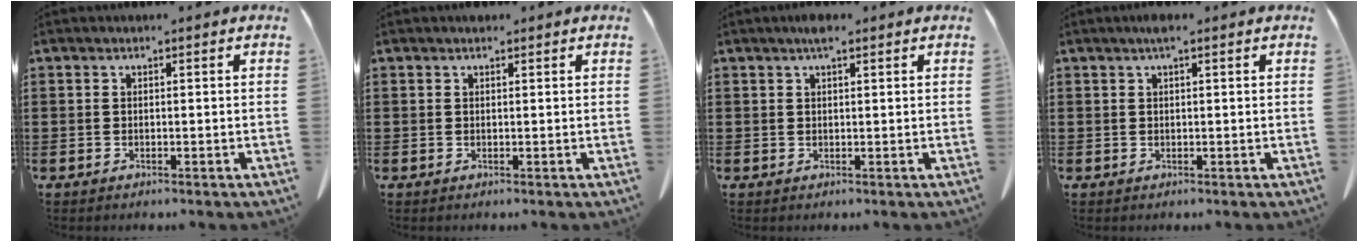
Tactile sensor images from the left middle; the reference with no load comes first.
{"total": 0.6, "force": [0.4, 0.3, 0.2], "torque": [-0.006, 0.002, 0.007]}
{"total": 1.9, "force": [1.2, 0.5, 1.4], "torque": [-0.030, 0.004, 0.021]}
{"total": 1.2, "force": [0.6, 0.2, 1.0], "torque": [-0.022, 0.003, 0.010]}